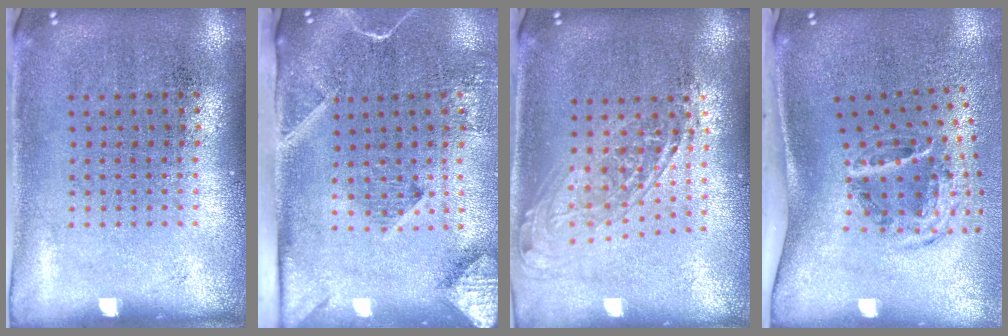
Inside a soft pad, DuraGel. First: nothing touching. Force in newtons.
{"total": 2.9, "press": 2.1, "slide": 2.0}
{"total": 1.7, "press": 1.4, "slide": 0.9}
{"total": 2.1, "press": 1.2, "slide": 1.7}